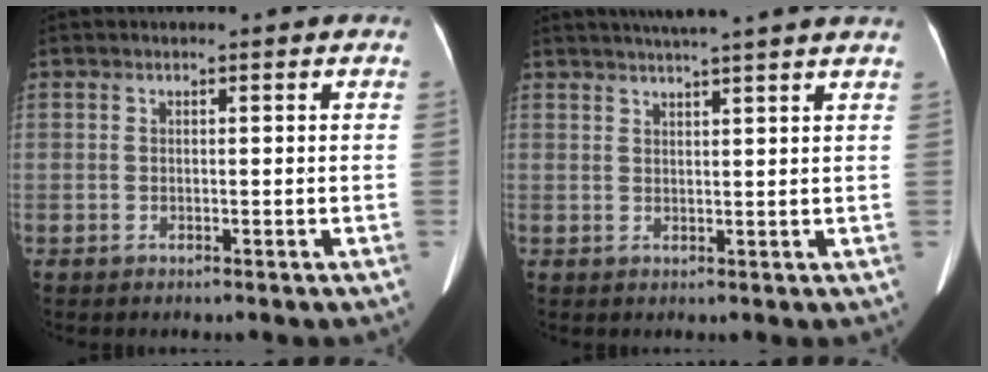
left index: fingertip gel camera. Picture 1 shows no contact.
{"total": 10.0, "force": [8.7, -0.8, 5.0], "torque": [-0.078, 0.025, 0.104]}